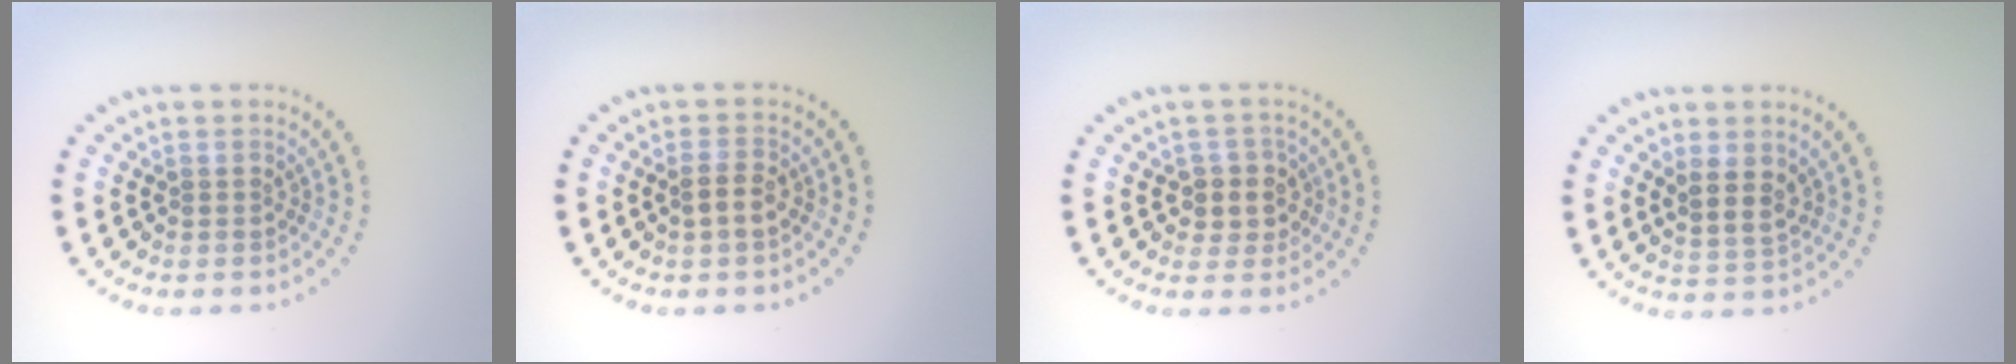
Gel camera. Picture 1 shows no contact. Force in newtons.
{"total": 1.8, "press": 1.7, "slide": 0.6}
{"total": 2.6, "press": 2.3, "slide": 1.1}
{"total": 2.5, "press": 2.2, "slide": 1.1}